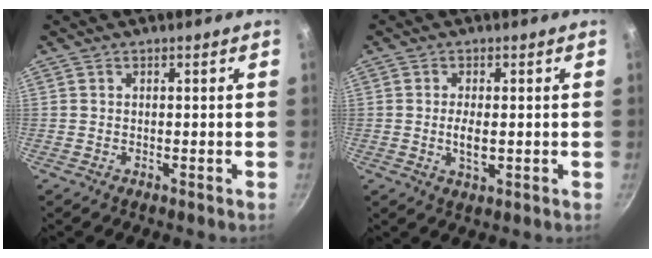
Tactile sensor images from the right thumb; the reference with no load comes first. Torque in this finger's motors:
{"motor_torque": [-0.42, 0.35, 0.63, 0.13, 0.12]}